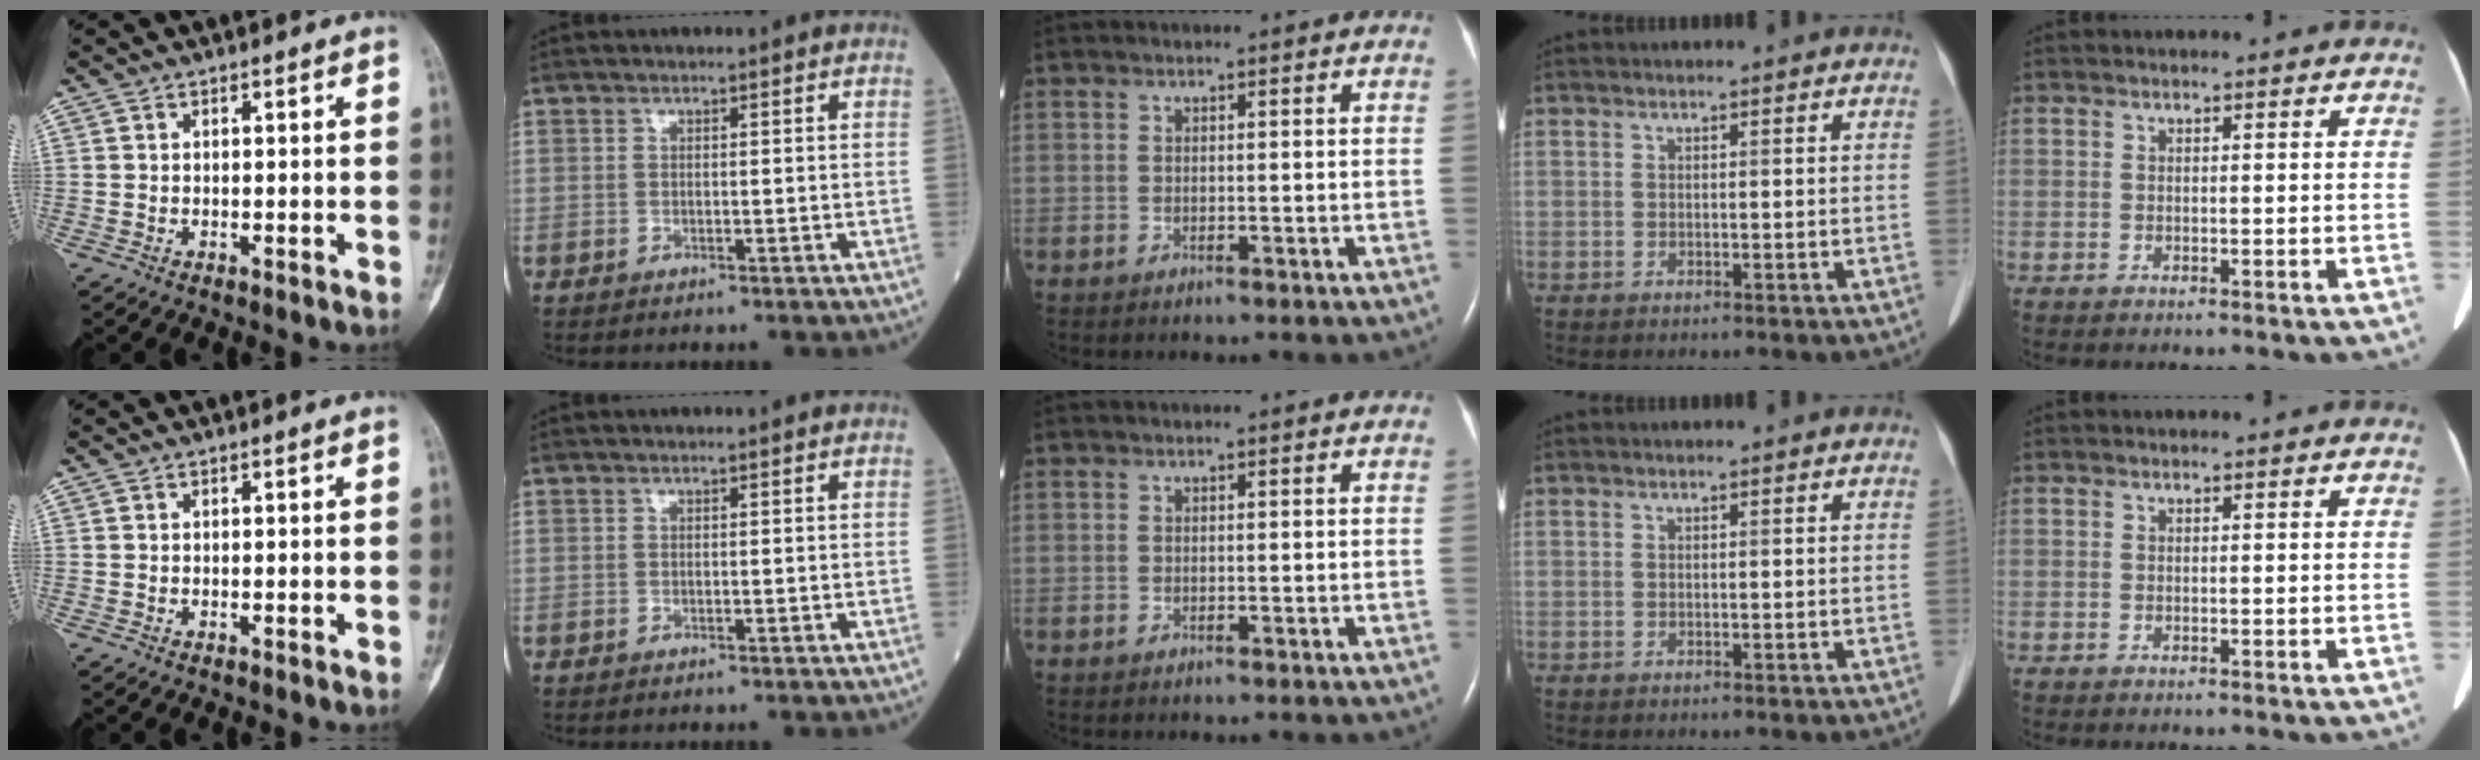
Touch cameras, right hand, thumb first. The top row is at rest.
{}